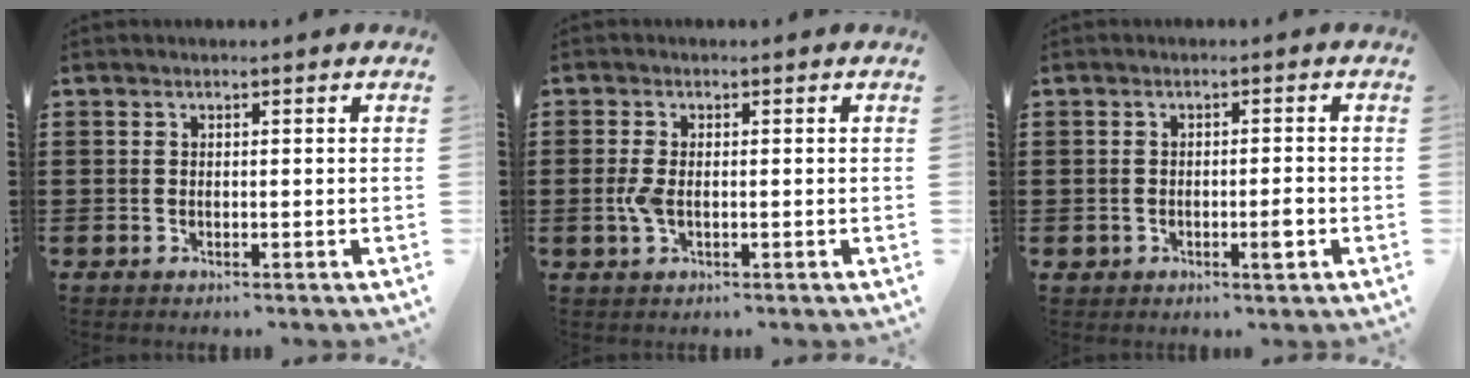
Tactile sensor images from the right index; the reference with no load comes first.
{"total": 2.9, "force": [-0.4, 1.4, 2.5], "torque": [-0.070, -0.006, -0.015]}
{"total": 2.7, "force": [-1.0, 1.1, 2.3], "torque": [-0.040, 0.004, -0.020]}